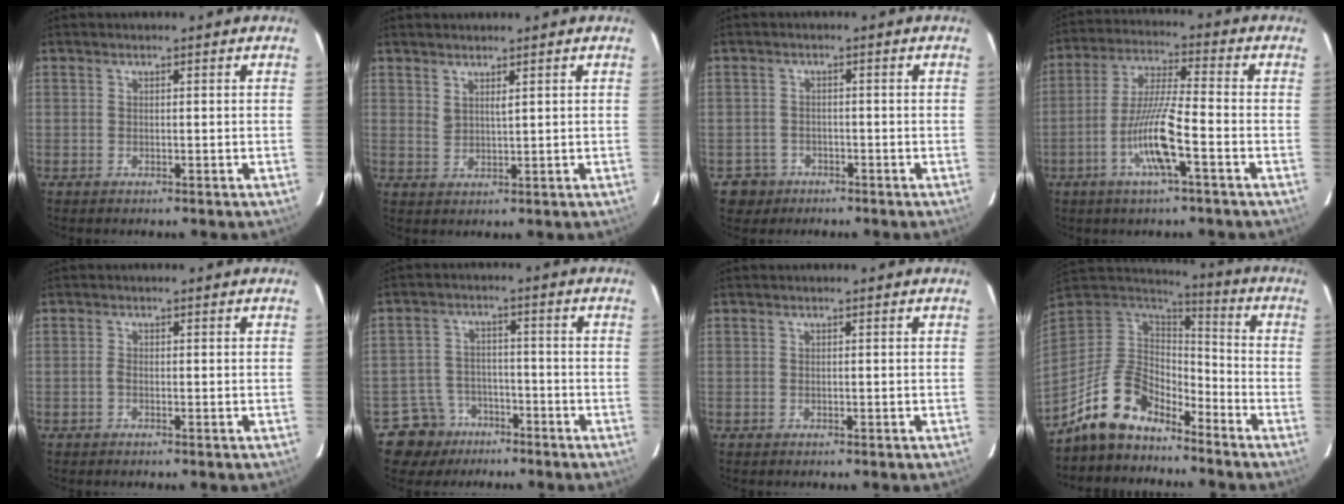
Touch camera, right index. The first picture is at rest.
{"total": 2.1, "force": [1.4, 0.2, 1.5], "torque": [-0.037, -0.005, 0.034]}
{"total": 3.4, "force": [-1.7, 2.9, -0.5], "torque": [0.011, 0.014, -0.027]}
{"total": 10.5, "force": [-3.9, 0.4, 9.7], "torque": [-0.193, -0.003, -0.077]}
{"total": 0.7, "force": [-0.3, 0.2, 0.6], "torque": [-0.014, 0.001, -0.006]}
{"total": 6.5, "force": [-4.1, 5.0, -0.2], "torque": [0.008, 0.011, -0.066]}
{"total": 0.0}
{"total": 11.3, "force": [-9.0, 5.0, 4.6], "torque": [-0.099, 0.035, -0.173]}